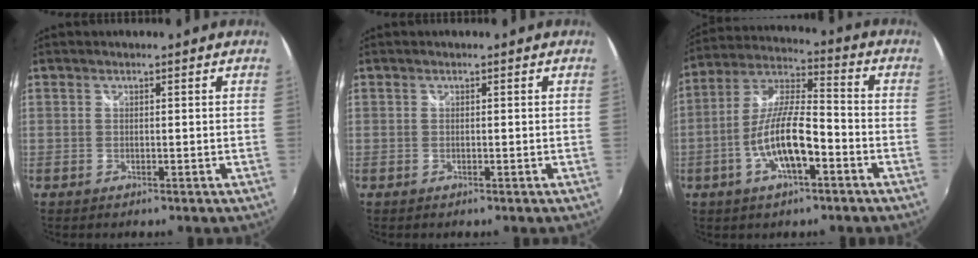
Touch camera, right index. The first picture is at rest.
{"total": 0.0}
{"total": 12.6, "force": [-4.9, 3.6, 11.0], "torque": [-0.226, 0.001, -0.089]}